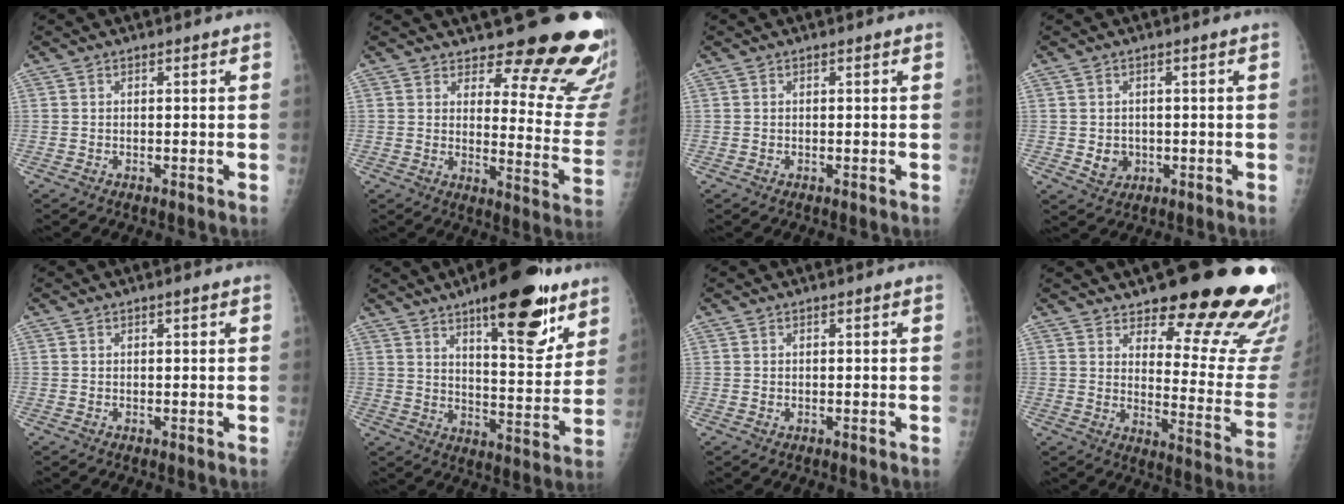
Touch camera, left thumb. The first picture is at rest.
{"total": 18.3, "force": [15.1, 5.3, 8.7], "torque": [-0.060, -0.137, 0.175]}
{"total": 0.0}
{"total": 3.8, "force": [-0.5, 3.3, 1.7], "torque": [-0.011, 0.001, 0.001]}
{"total": 0.9, "force": [0.4, 0.4, 0.7], "torque": [-0.006, 0.002, 0.005]}
{"total": 19.5, "force": [11.8, 6.4, 14.2], "torque": [-0.160, -0.065, 0.174]}
{"total": 0.5, "force": [0.1, 0.4, 0.3], "torque": [0.000, 0.000, 0.000]}
{"total": 23.0, "force": [17.3, 6.7, 13.5], "torque": [-0.123, -0.122, 0.218]}